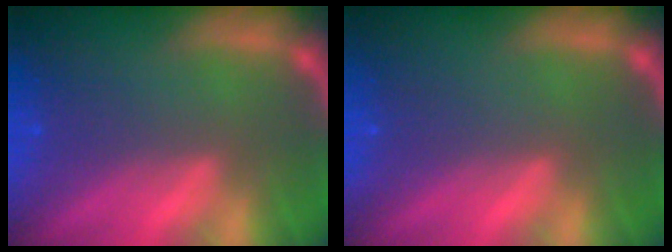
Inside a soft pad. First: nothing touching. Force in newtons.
{"total": 0.0}